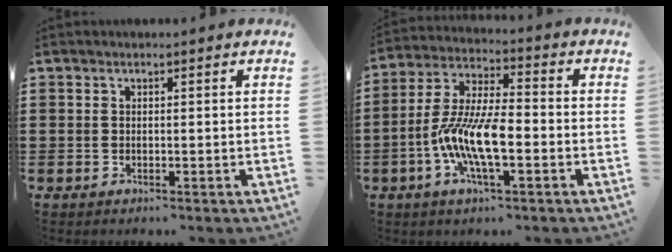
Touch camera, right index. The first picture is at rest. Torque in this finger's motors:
{"motor_torque": [2.14, 0.00, 0.86, 0.17]}